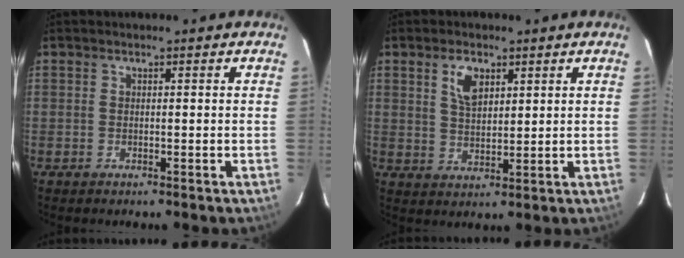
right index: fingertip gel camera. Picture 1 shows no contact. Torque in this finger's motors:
{"motor_torque": [0.09, 0.03, 0.12, 0.05]}